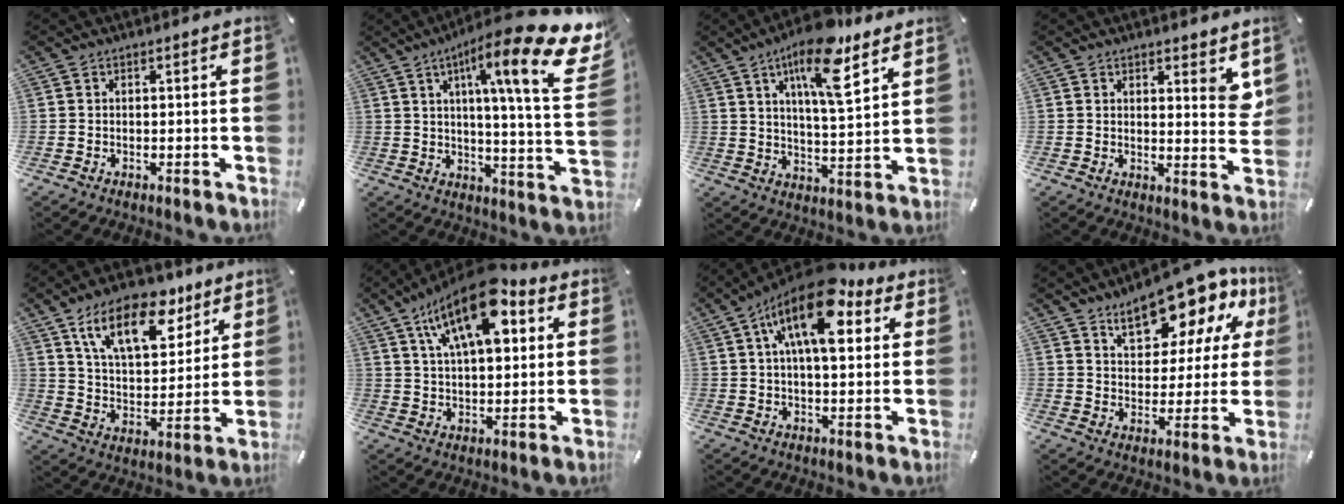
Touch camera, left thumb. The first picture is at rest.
{"total": 22.5, "force": [10.4, 4.4, 19.5], "torque": [-0.287, -0.070, 0.146]}
{"total": 15.3, "force": [9.4, 4.6, 11.3], "torque": [-0.188, -0.039, 0.153]}
{"total": 5.4, "force": [3.6, 2.5, 3.2], "torque": [-0.020, -0.031, 0.056]}
{"total": 17.9, "force": [11.2, 9.3, 10.5], "torque": [-0.174, -0.052, 0.192]}
{"total": 18.5, "force": [9.2, 8.7, 13.5], "torque": [-0.235, -0.032, 0.150]}
{"total": 16.9, "force": [8.0, 7.7, 12.8], "torque": [-0.216, -0.025, 0.130]}
{"total": 16.3, "force": [11.8, 7.8, 8.2], "torque": [-0.127, -0.078, 0.204]}